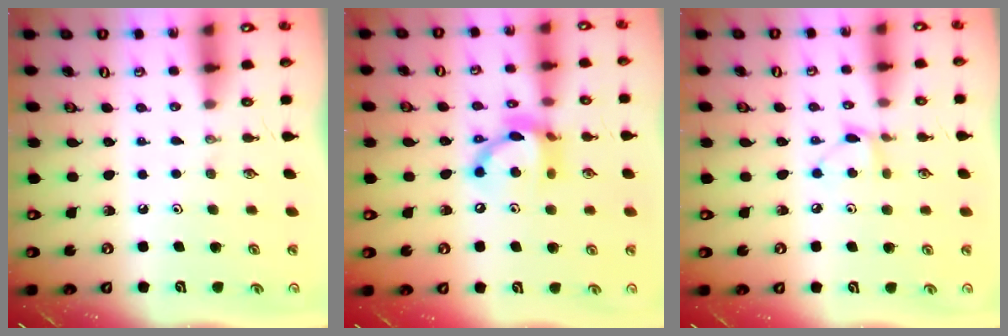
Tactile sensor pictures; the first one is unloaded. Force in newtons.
{"total": 12.8, "press": 12.8, "slide": 0.9}
{"total": 5.5, "press": 5.4, "slide": 0.8}